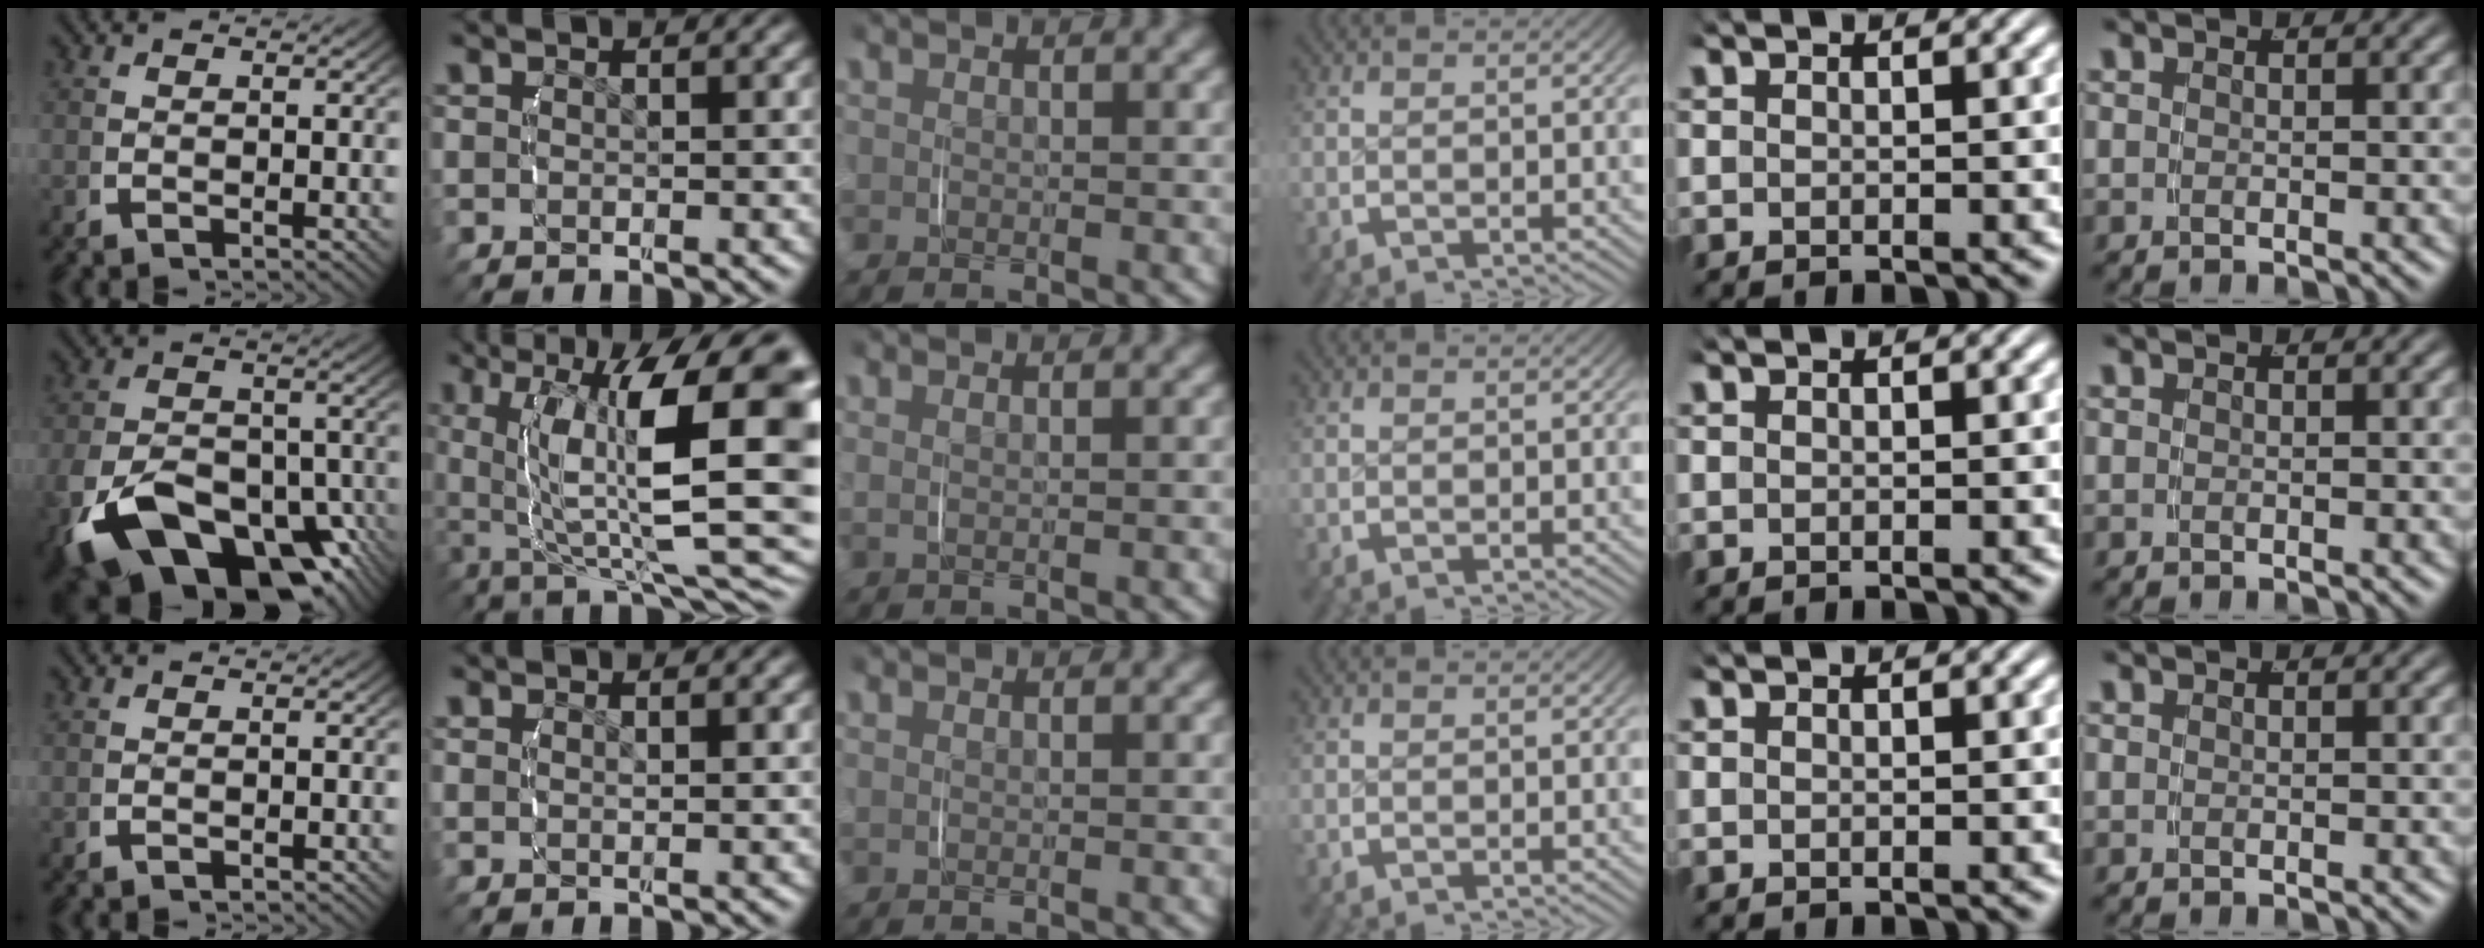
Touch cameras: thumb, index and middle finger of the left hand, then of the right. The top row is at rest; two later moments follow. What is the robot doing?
{"motion": "lift_and_place", "object": "ethernet cable"}